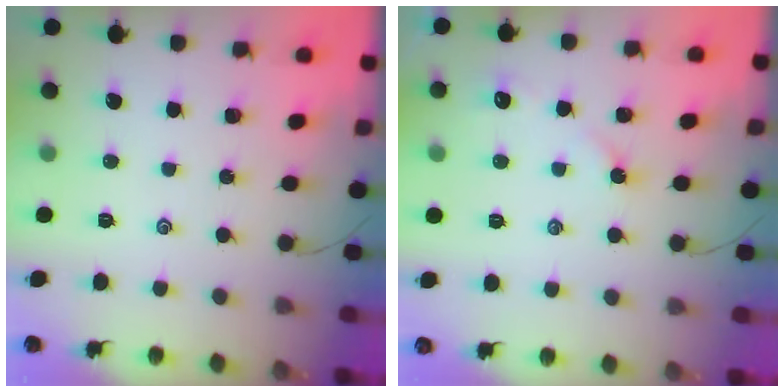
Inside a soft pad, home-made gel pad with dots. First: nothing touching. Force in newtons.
{"total": 2.9, "press": 2.9, "slide": 0.5}